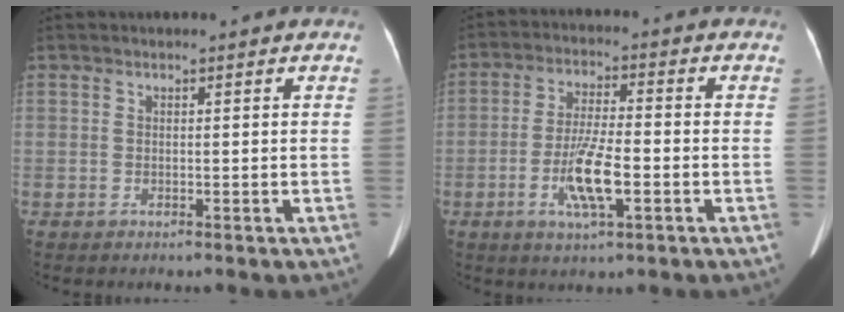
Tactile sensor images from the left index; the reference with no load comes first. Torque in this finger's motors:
{"motor_torque": [0.94, 0.83, 0.20, 0.05]}